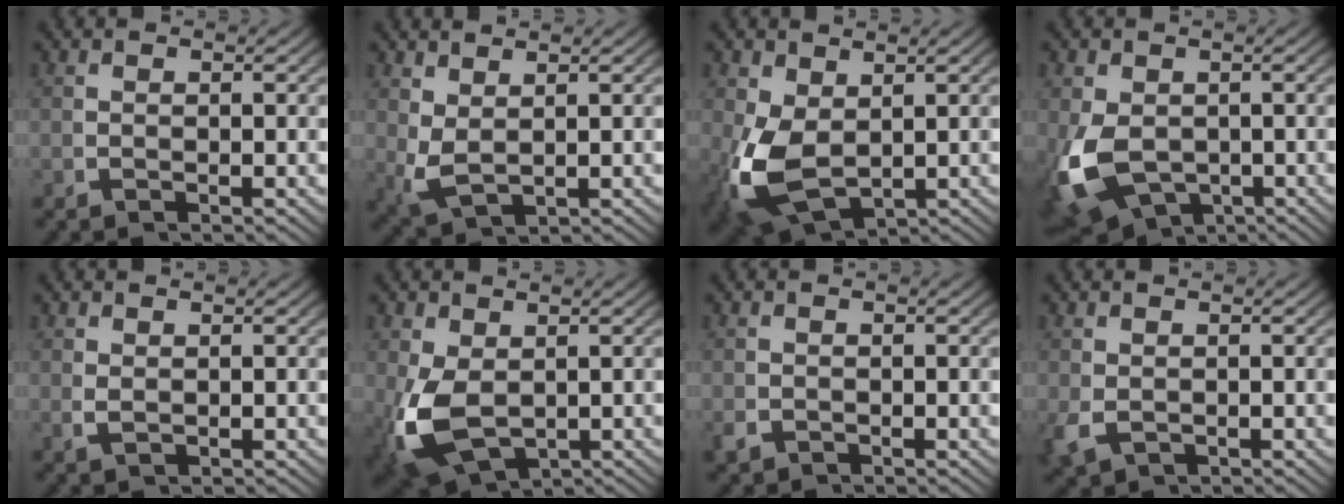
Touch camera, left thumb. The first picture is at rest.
{"total": 3.4, "force": [0.8, 2.1, 2.5], "torque": [-0.061, -0.018, 0.034]}
{"total": 8.2, "force": [-1.7, 5.6, 5.7], "torque": [-0.154, -0.052, 0.002]}
{"total": 7.8, "force": [-2.5, 5.7, 4.6], "torque": [-0.121, -0.046, -0.020]}
{"total": 0.7, "force": [0.4, 0.3, 0.5], "torque": [-0.015, -0.003, 0.017]}
{"total": 7.4, "force": [-1.6, 5.0, 5.2], "torque": [-0.137, -0.042, -0.001]}
{"total": 1.3, "force": [-0.6, 1.1, 0.4], "torque": [-0.013, -0.009, -0.007]}
{"total": 2.2, "force": [-0.6, 1.7, 1.3], "torque": [-0.038, -0.014, 0.003]}